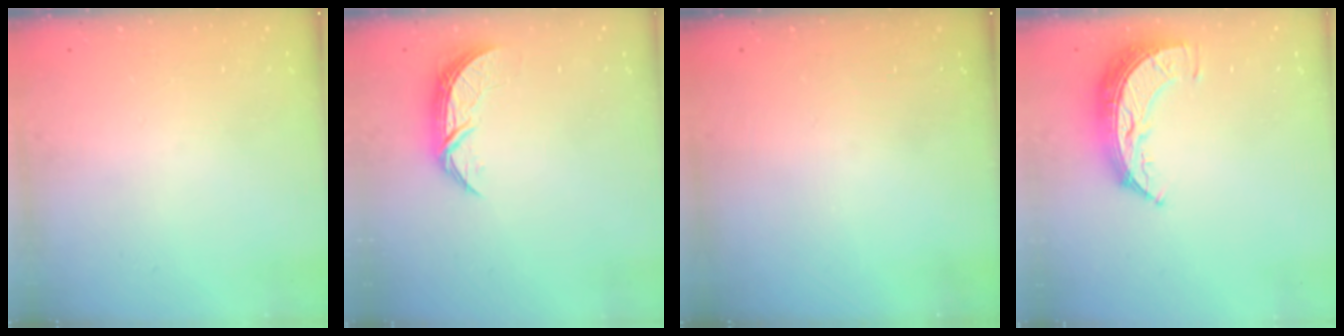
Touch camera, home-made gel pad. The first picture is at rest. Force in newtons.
{"total": 7.3, "press": 7.3, "slide": 0.5}
{"total": 0.0}
{"total": 8.4, "press": 8.4, "slide": 0.7}